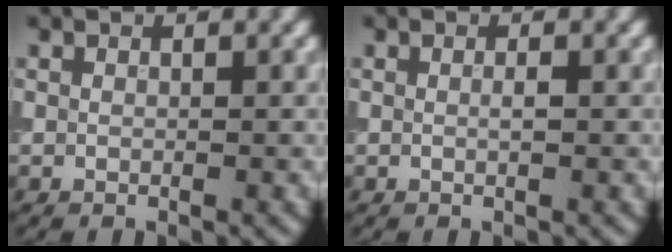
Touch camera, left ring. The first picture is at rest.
{"total": 0.6, "force": [0.0, 0.1, 0.6], "torque": [-0.012, 0.001, 0.000]}